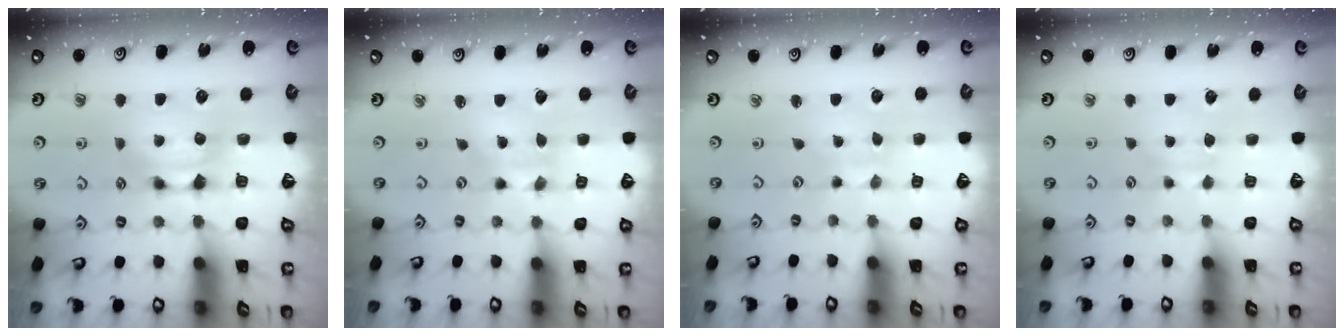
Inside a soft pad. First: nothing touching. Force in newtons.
{"total": 2.1, "press": 1.7, "slide": 1.2}
{"total": 5.3, "press": 5.2, "slide": 0.6}
{"total": 2.5, "press": 2.5, "slide": 0.5}